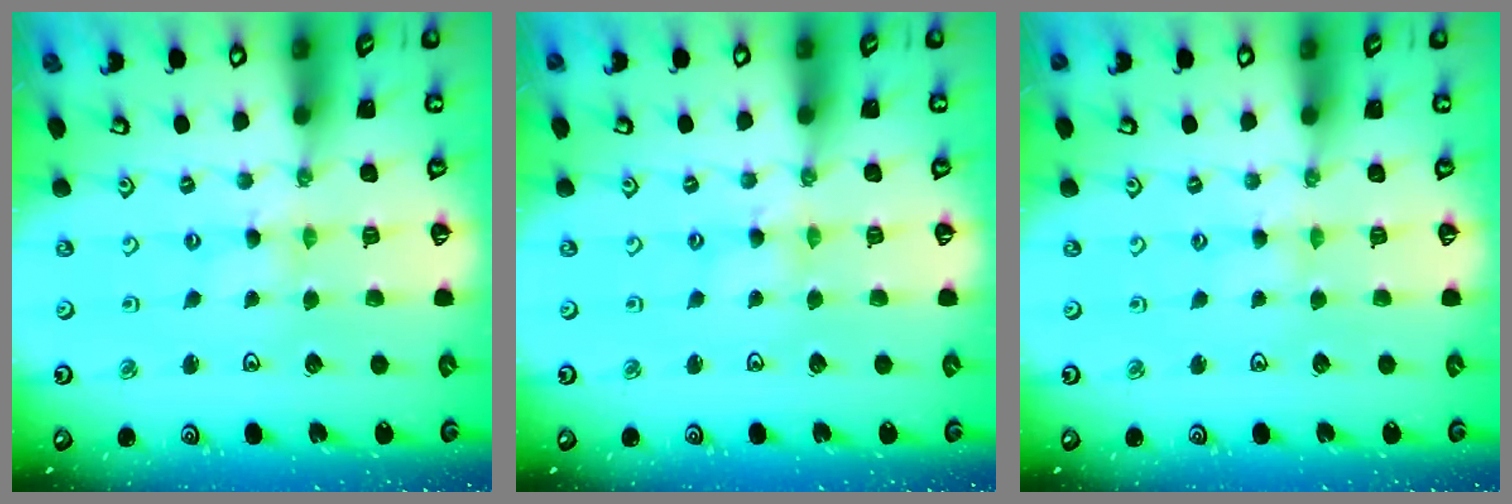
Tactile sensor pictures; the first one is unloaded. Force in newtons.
{"total": 1.4, "press": 1.4, "slide": 0.2}
{"total": 2.6, "press": 2.5, "slide": 0.4}